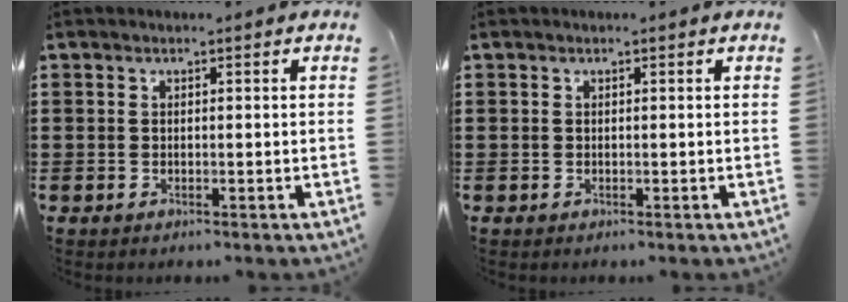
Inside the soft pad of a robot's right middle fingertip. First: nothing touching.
{"total": 0.0}